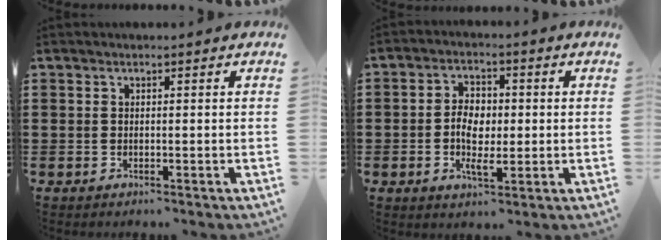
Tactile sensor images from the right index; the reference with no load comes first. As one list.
[{"total": 5.4, "force": [-0.7, 3.2, 4.2], "torque": [-0.082, 0.005, -0.017]}]